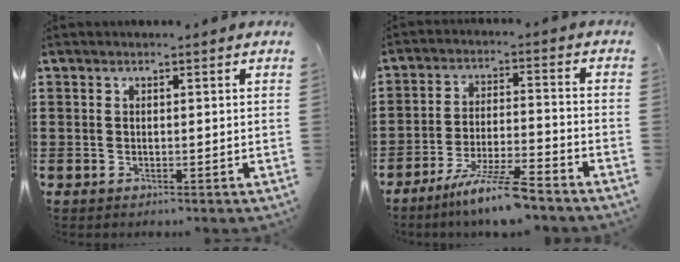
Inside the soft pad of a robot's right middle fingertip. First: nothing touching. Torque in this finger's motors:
{"motor_torque": [1.50, -0.64, 0.29, 0.15]}